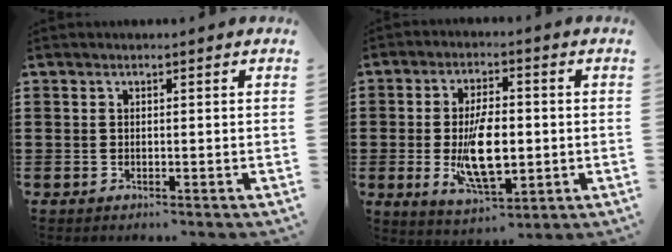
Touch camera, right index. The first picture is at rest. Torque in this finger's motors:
{"motor_torque": [2.14, 0.00, 1.05, 0.21]}